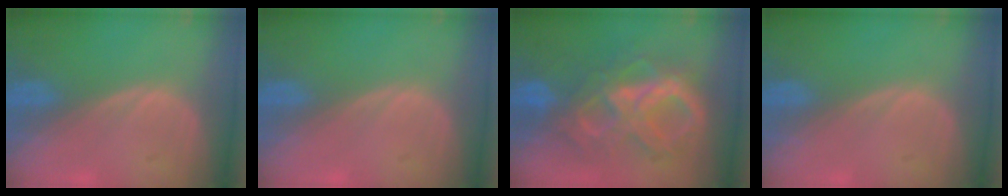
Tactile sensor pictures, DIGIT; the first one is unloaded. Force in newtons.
{"total": 0.0}
{"total": 10.5, "press": 10.5, "slide": 1.2}
{"total": 0.0}